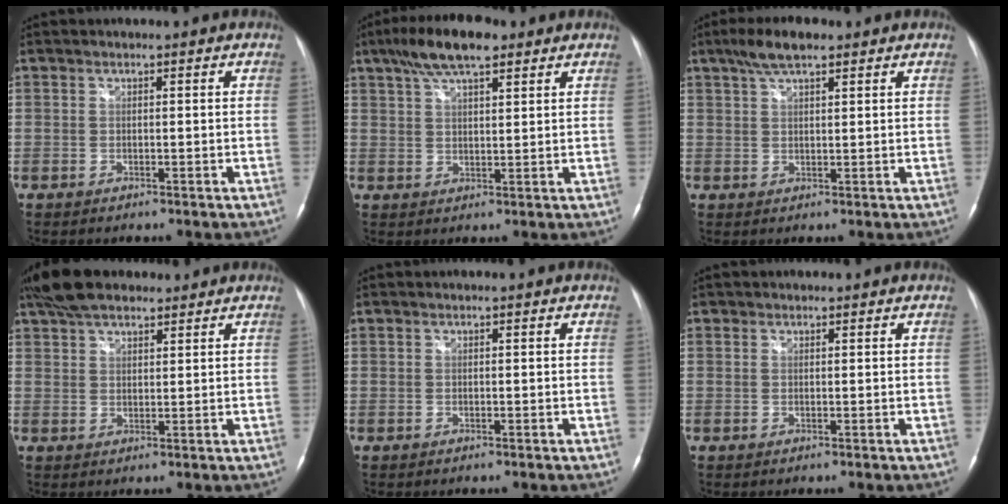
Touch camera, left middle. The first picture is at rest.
{"total": 9.5, "force": [6.3, 2.7, 6.5], "torque": [-0.121, 0.021, 0.108]}
{"total": 5.7, "force": [3.9, 1.6, 3.8], "torque": [-0.080, 0.017, 0.070]}
{"total": 8.8, "force": [6.9, 3.4, 4.2], "torque": [-0.078, 0.031, 0.125]}
{"total": 0.0}
{"total": 0.6, "force": [0.4, 0.4, 0.0], "torque": [0.002, 0.001, 0.005]}